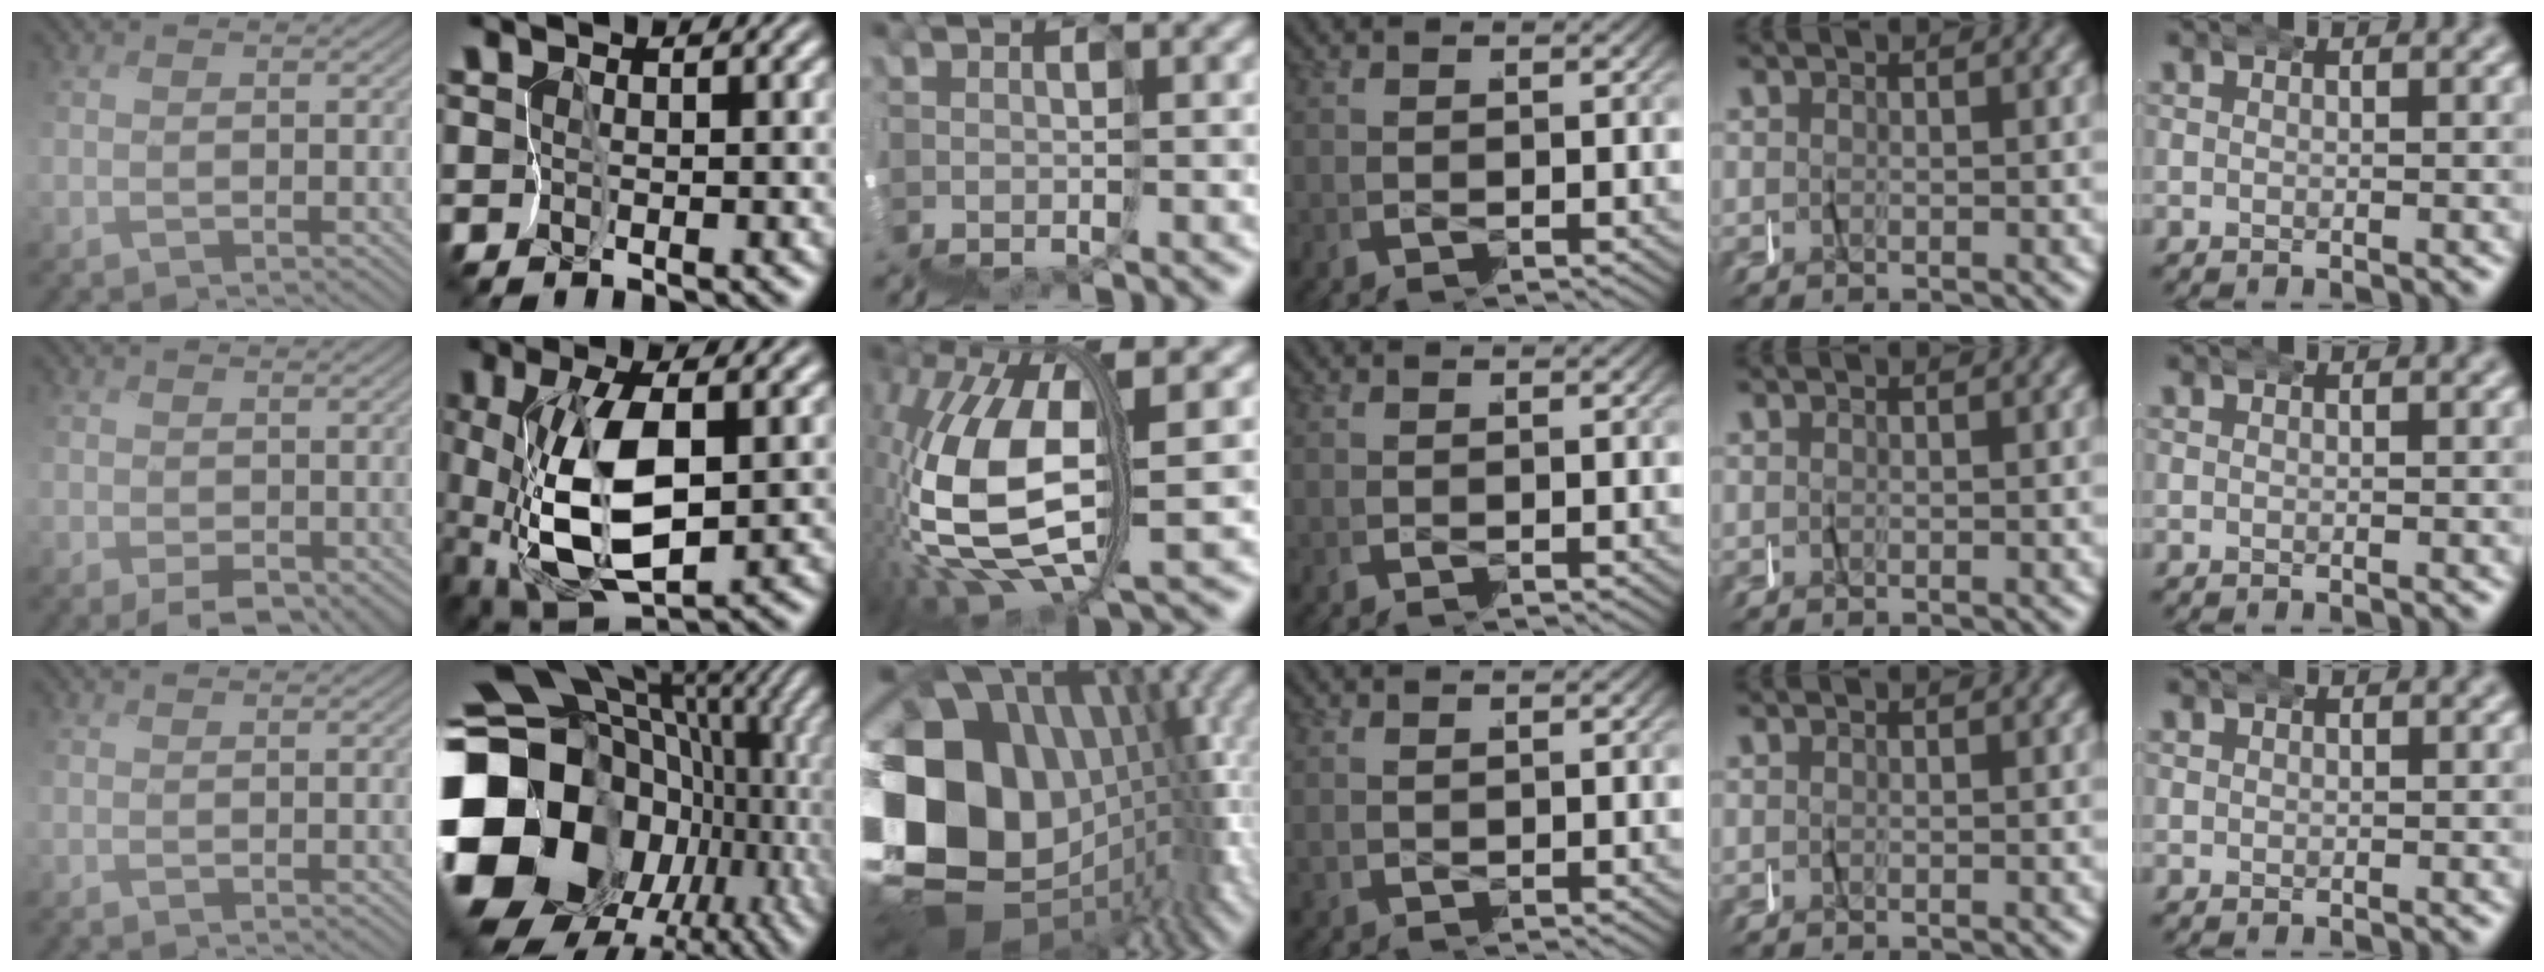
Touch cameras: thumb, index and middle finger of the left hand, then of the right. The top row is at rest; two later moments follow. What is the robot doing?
{"motion": "wrap", "object": "felt sheet"}